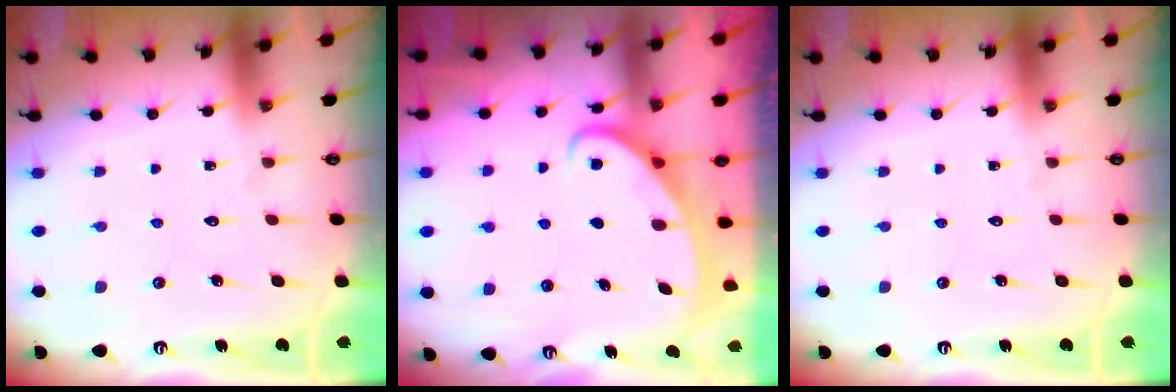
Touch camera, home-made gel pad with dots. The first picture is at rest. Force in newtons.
{"total": 3.0, "press": 3.0, "slide": 0.4}
{"total": 0.0}